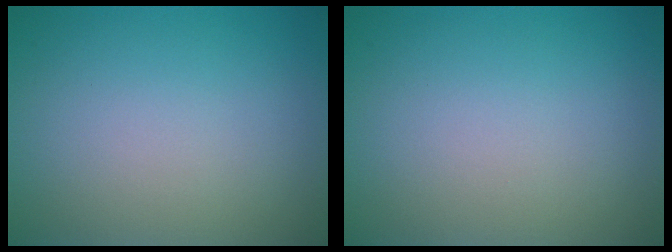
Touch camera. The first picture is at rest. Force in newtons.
{"total": 0.0}